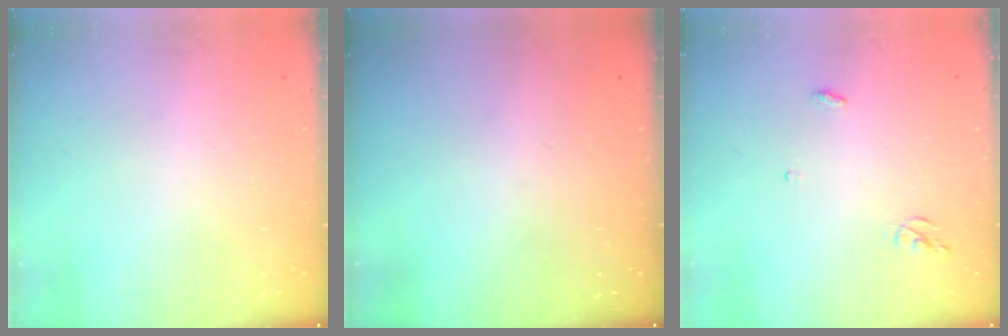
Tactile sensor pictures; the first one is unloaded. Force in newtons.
{"total": 0.0}
{"total": 3.7, "press": 3.7, "slide": 0.1}